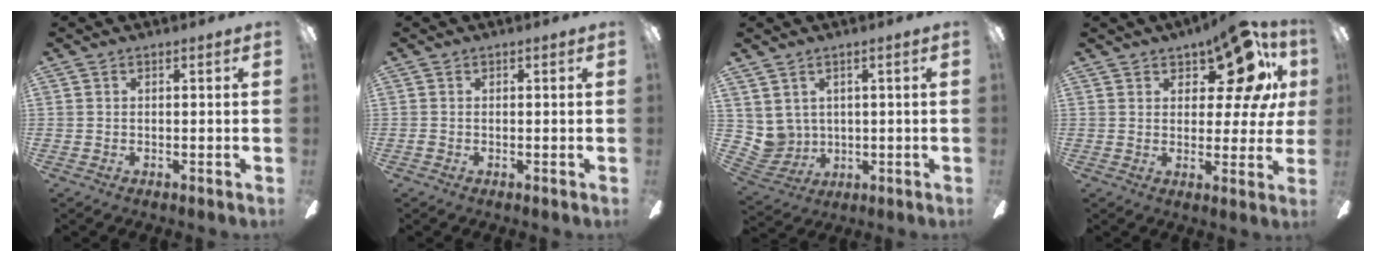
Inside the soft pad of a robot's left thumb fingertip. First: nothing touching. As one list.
[{"total": 0.5, "force": [-0.4, 0.3, 0.2], "torque": [-0.003, 0.001, -0.008]}, {"total": 5.3, "force": [2.8, 4.4, 0.2], "torque": [-0.044, -0.024, 0.058]}, {"total": 15.7, "force": [8.7, 7.6, 10.6], "torque": [-0.145, -0.045, 0.150]}]